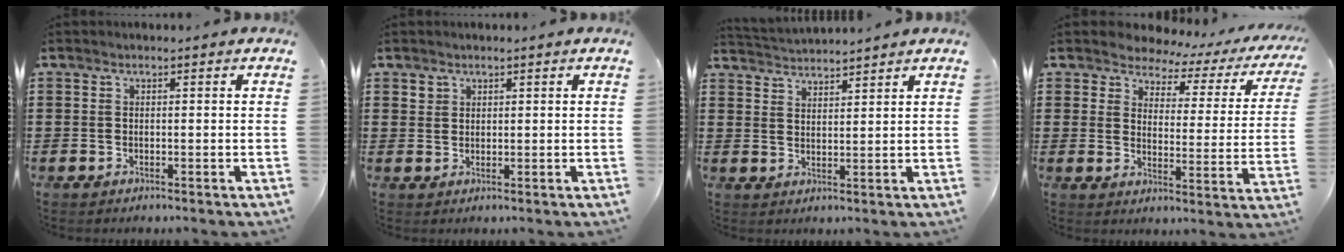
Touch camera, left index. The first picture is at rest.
{"total": 1.3, "force": [1.0, 0.8, 0.1], "torque": [-0.006, 0.000, 0.022]}
{"total": 2.8, "force": [2.7, -0.5, -0.3], "torque": [-0.004, -0.014, 0.049]}
{"total": 3.3, "force": [2.9, 1.4, 0.6], "torque": [-0.035, -0.018, 0.044]}